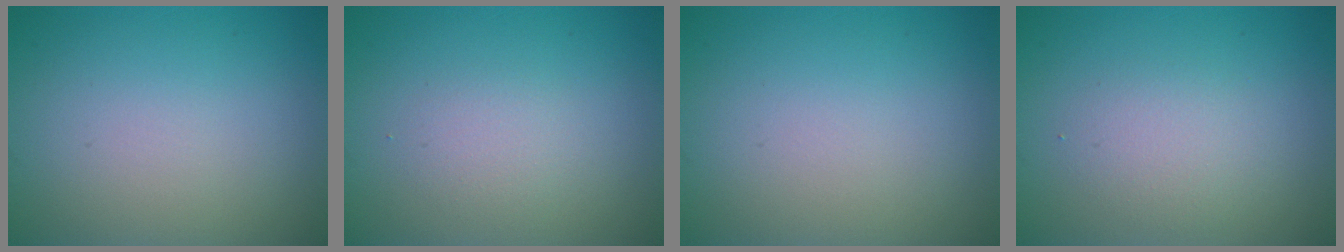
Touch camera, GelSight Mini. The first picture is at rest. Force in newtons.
{"total": 1.4, "press": 1.4, "slide": 0.1}
{"total": 0.0}
{"total": 2.2, "press": 2.2, "slide": 0.1}